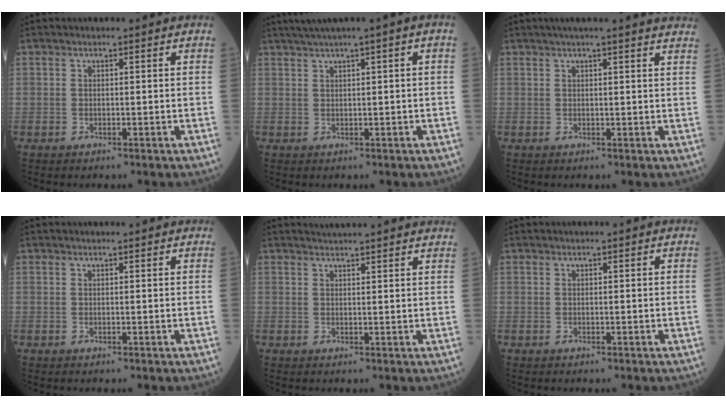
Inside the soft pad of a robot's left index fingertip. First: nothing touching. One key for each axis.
{"total": 4.0, "fx": 2.0, "fy": -0.4, "fz": 3.5, "tx": -0.066, "ty": 0.014, "tz": 0.038}
{"total": 10.8, "fx": 9.6, "fy": 0.1, "fz": 5.0, "tx": -0.068, "ty": 0.019, "tz": 0.099}
{"total": 2.6, "fx": 2.5, "fy": 0.1, "fz": 0.6, "tx": -0.008, "ty": 0.017, "tz": 0.028}
{"total": 9.2, "fx": 8.7, "fy": 0.1, "fz": 3.0, "tx": -0.040, "ty": 0.020, "tz": 0.093}
{"total": 1.0, "fx": 1.0, "fy": -0.1, "fz": 0.2, "tx": -0.008, "ty": 0.010, "tz": 0.014}